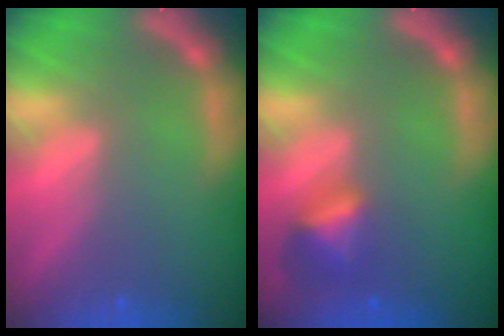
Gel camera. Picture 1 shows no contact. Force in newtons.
{"total": 2.9}